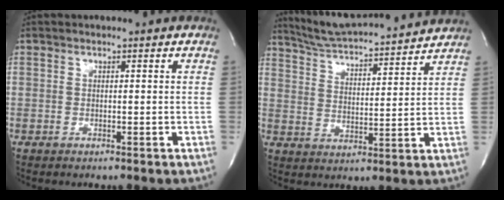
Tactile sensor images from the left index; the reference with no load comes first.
{"total": 16.5, "force": [15.6, 1.1, 5.4], "torque": [-0.093, 0.012, 0.236]}